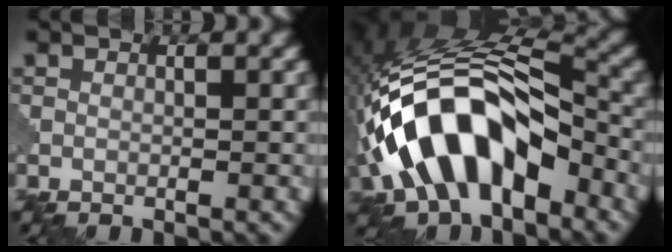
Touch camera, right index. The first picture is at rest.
{"total": 13.4, "force": [-5.0, 6.9, 10.3], "torque": [-0.180, 0.018, -0.094]}